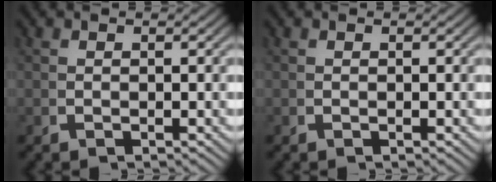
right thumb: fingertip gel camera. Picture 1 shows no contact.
{"total": 0.0}